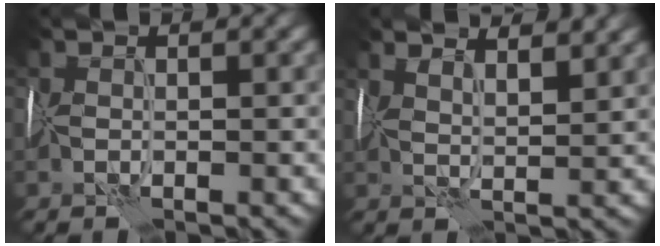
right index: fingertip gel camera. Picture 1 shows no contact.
{"total": 6.1, "force": [4.8, 1.8, 3.3], "torque": [-0.053, 0.029, 0.058]}